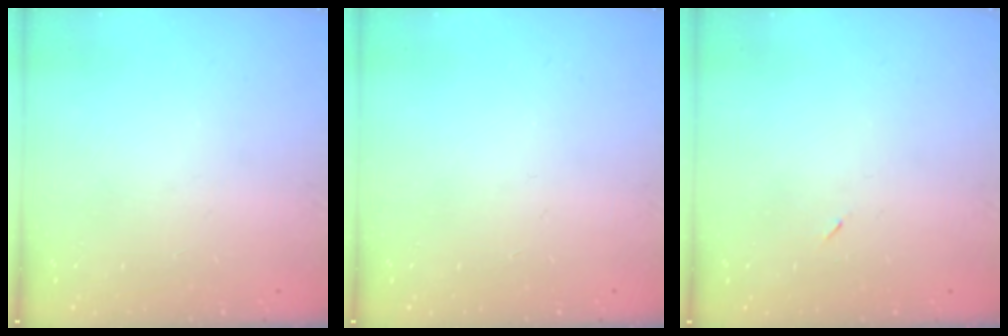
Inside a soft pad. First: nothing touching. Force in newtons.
{"total": 0.0}
{"total": 2.6, "press": 2.3, "slide": 1.2}